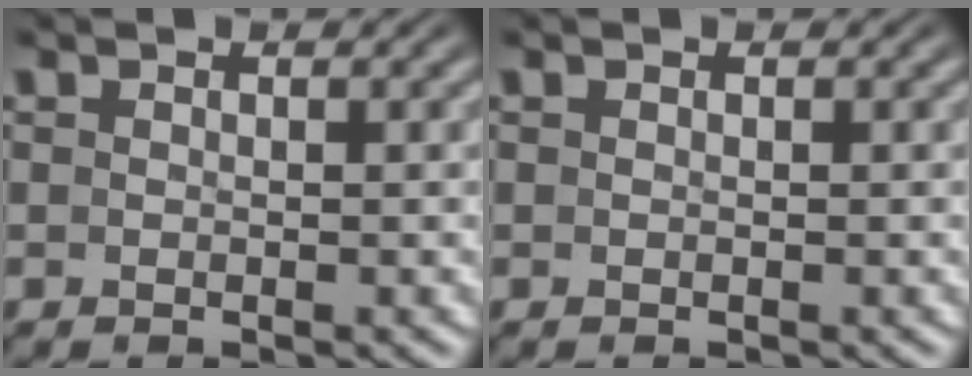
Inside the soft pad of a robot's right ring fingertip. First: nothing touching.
{"total": 0.0}